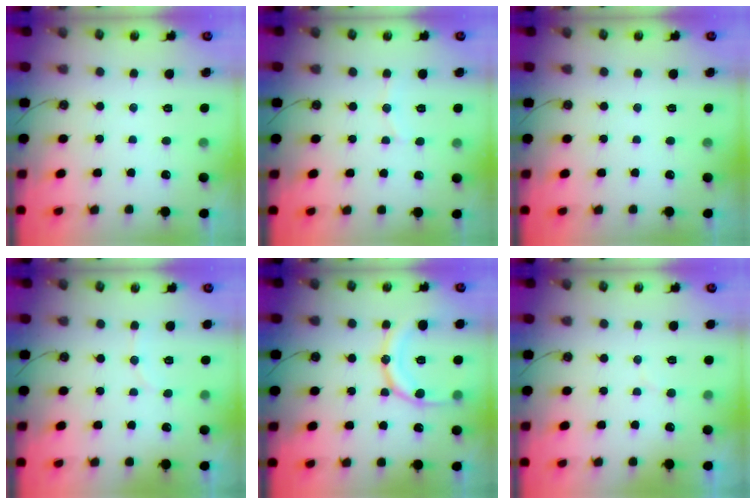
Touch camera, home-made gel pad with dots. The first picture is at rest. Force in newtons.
{"total": 4.7, "press": 4.6, "slide": 0.5}
{"total": 0.0}
{"total": 3.8, "press": 3.7, "slide": 0.6}
{"total": 14.1, "press": 14.0, "slide": 1.6}
{"total": 3.5, "press": 3.5, "slide": 0.3}